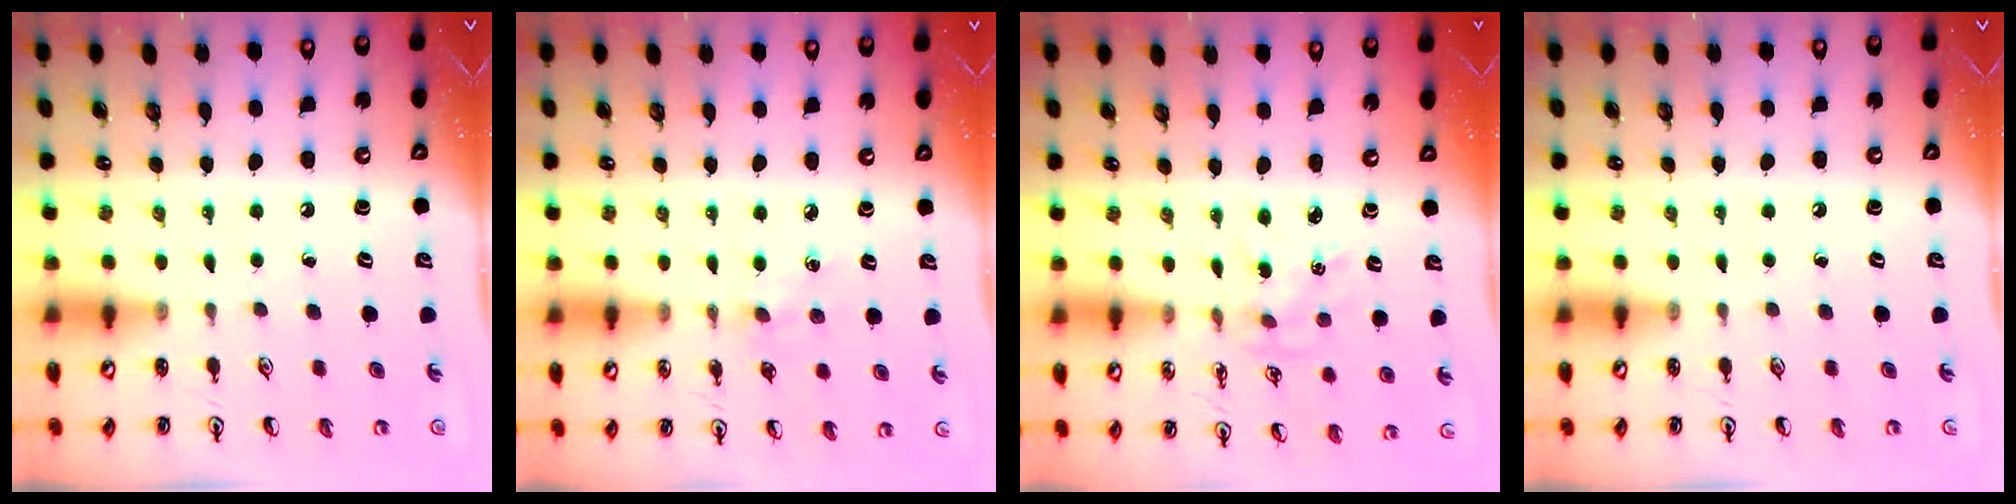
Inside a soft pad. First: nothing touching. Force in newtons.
{"total": 5.1, "press": 5.0, "slide": 0.6}
{"total": 1.0, "press": 1.0, "slide": 0.1}
{"total": 0.0}